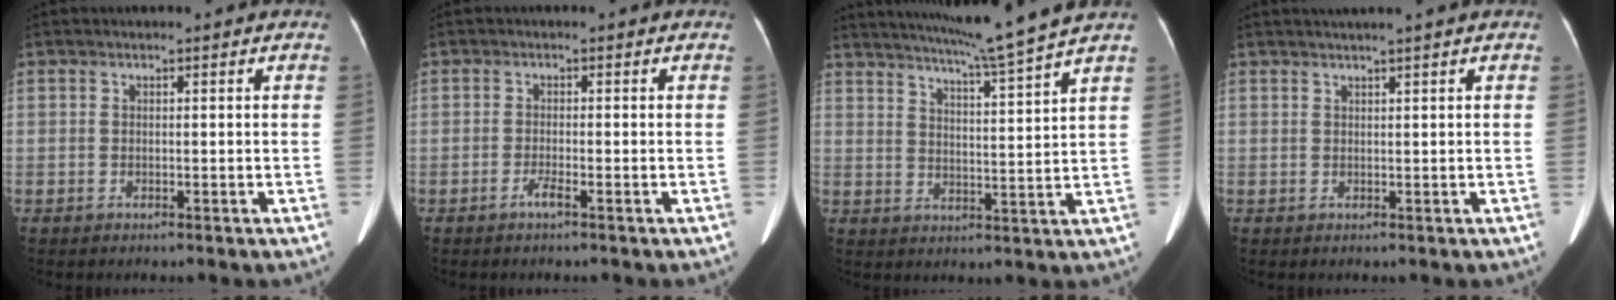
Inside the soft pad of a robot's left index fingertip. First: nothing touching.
{"total": 1.4, "force": [-1.0, -0.1, 0.9], "torque": [-0.023, -0.002, -0.023]}
{"total": 12.0, "force": [10.4, -2.5, 5.5], "torque": [-0.095, -0.021, 0.152]}
{"total": 2.5, "force": [1.9, -0.7, 1.4], "torque": [-0.017, 0.014, 0.036]}